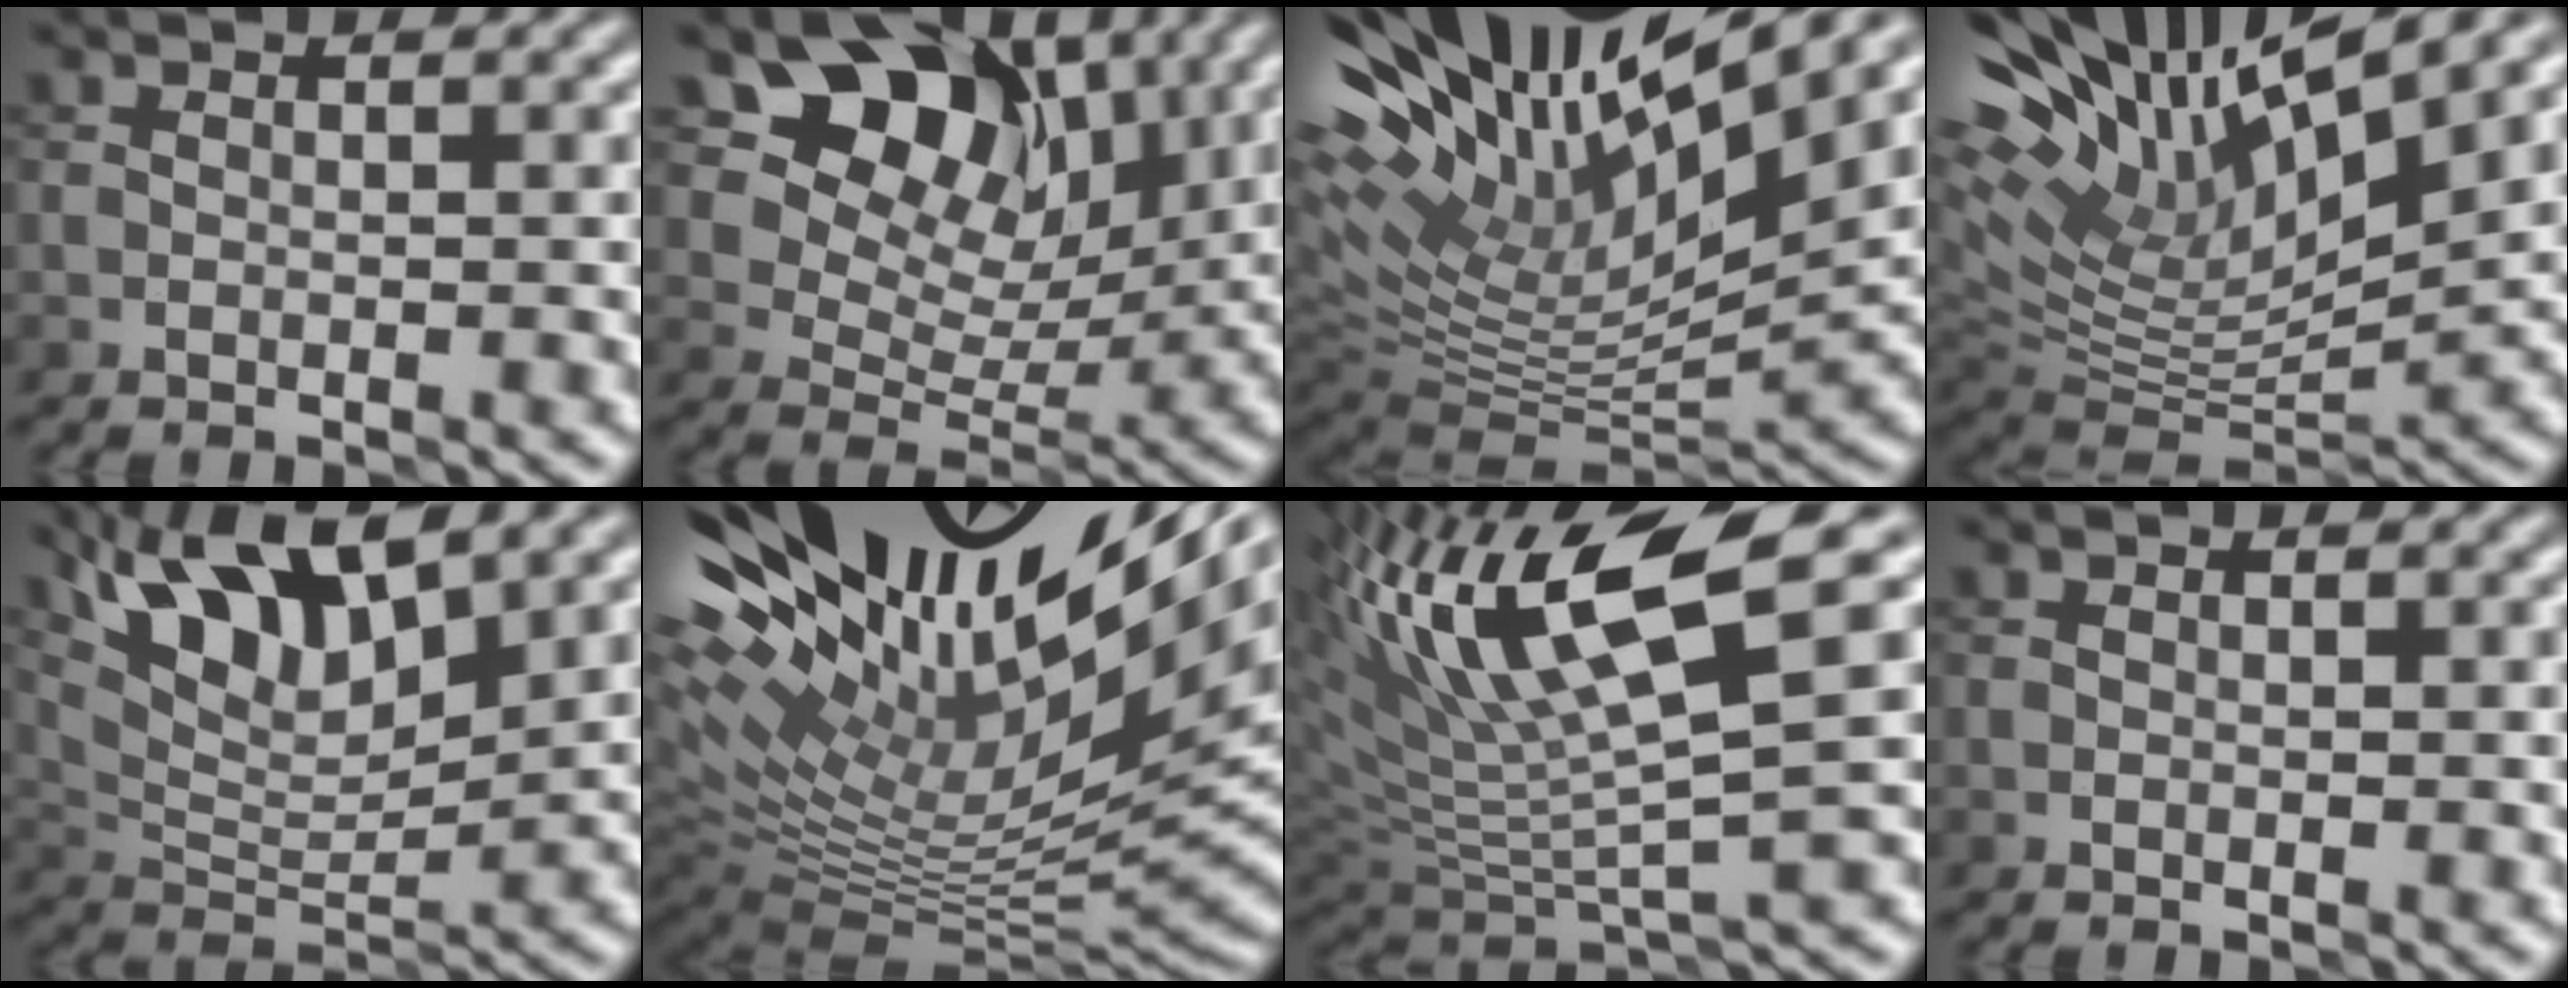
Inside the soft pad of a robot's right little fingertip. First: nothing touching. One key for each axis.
{"total": 10.5, "fx": 5.8, "fy": 7.0, "fz": 5.2, "tx": -0.072, "ty": 0.001, "tz": 0.096}
{"total": 16.6, "fx": 9.2, "fy": 4.5, "fz": 13.1, "tx": -0.248, "ty": 0.031, "tz": 0.189}
{"total": 13.6, "fx": 8.3, "fy": 3.8, "fz": 10.1, "tx": -0.207, "ty": 0.028, "tz": 0.154}
{"total": 8.6, "fx": 5.6, "fy": 2.6, "fz": 5.9, "tx": -0.106, "ty": 0.009, "tz": 0.108}
{"total": 18.1, "fx": 9.0, "fy": 5.9, "fz": 14.5, "tx": -0.202, "ty": 0.025, "tz": 0.187}
{"total": 11.7, "fx": 6.5, "fy": 2.4, "fz": 9.5, "tx": -0.173, "ty": 0.018, "tz": 0.121}
{"total": 0.0}